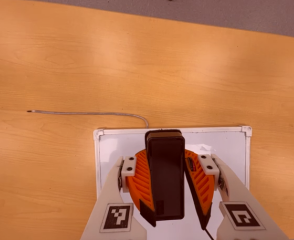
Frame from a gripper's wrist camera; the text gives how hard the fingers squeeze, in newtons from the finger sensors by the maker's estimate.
{"total": 9.6, "left": 9.6, "right": 9.7}